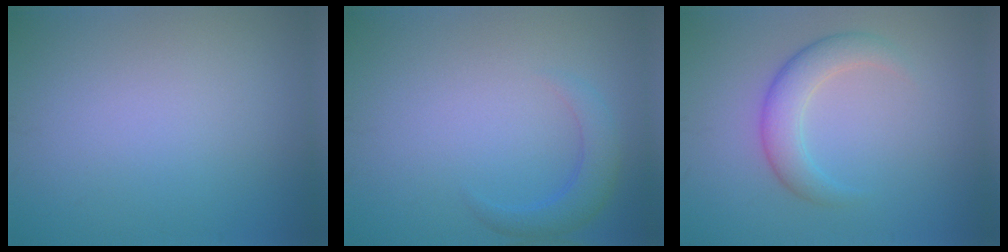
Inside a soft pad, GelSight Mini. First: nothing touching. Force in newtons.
{"total": 2.7, "press": 2.6, "slide": 0.3}
{"total": 3.6, "press": 3.6, "slide": 0.3}